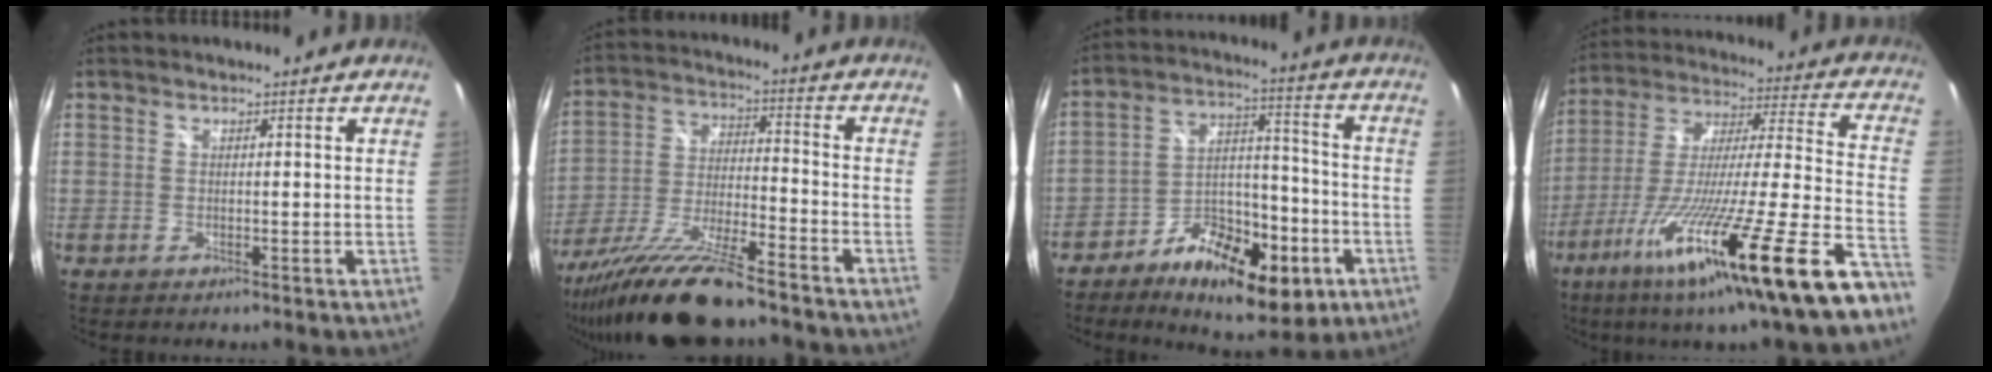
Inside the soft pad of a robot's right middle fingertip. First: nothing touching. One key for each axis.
{"total": 17.2, "fx": -13.9, "fy": 1.8, "fz": 10.0, "tx": -0.204, "ty": -0.036, "tz": -0.250}
{"total": 17.0, "fx": -8.6, "fy": 8.1, "fz": 12.2, "tx": -0.201, "ty": 0.007, "tz": -0.130}
{"total": 29.6, "fx": -19.3, "fy": -0.2, "fz": 22.4, "tx": -0.362, "ty": -0.086, "tz": -0.315}